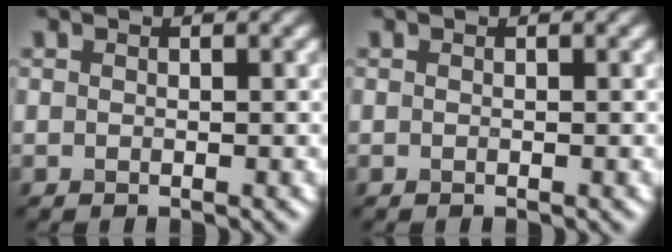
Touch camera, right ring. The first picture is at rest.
{"total": 0.0}